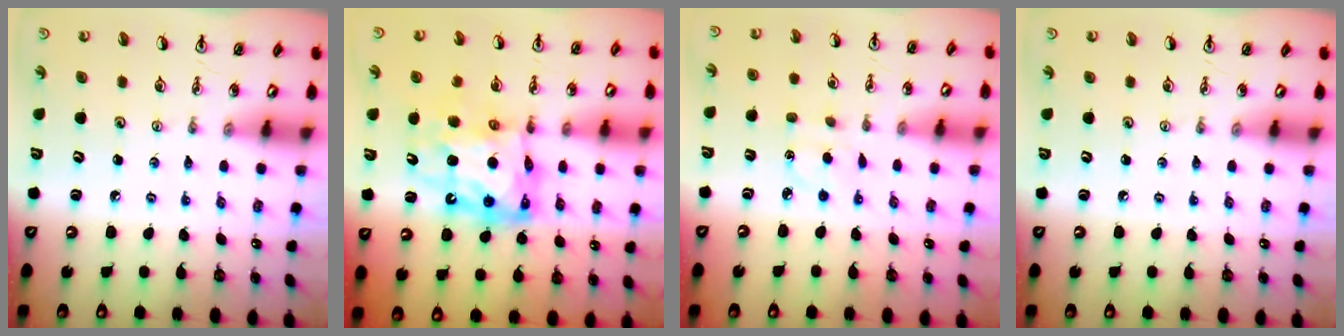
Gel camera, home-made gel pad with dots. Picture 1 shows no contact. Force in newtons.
{"total": 13.2, "press": 13.1, "slide": 1.1}
{"total": 2.6, "press": 2.6, "slide": 0.5}
{"total": 0.0}